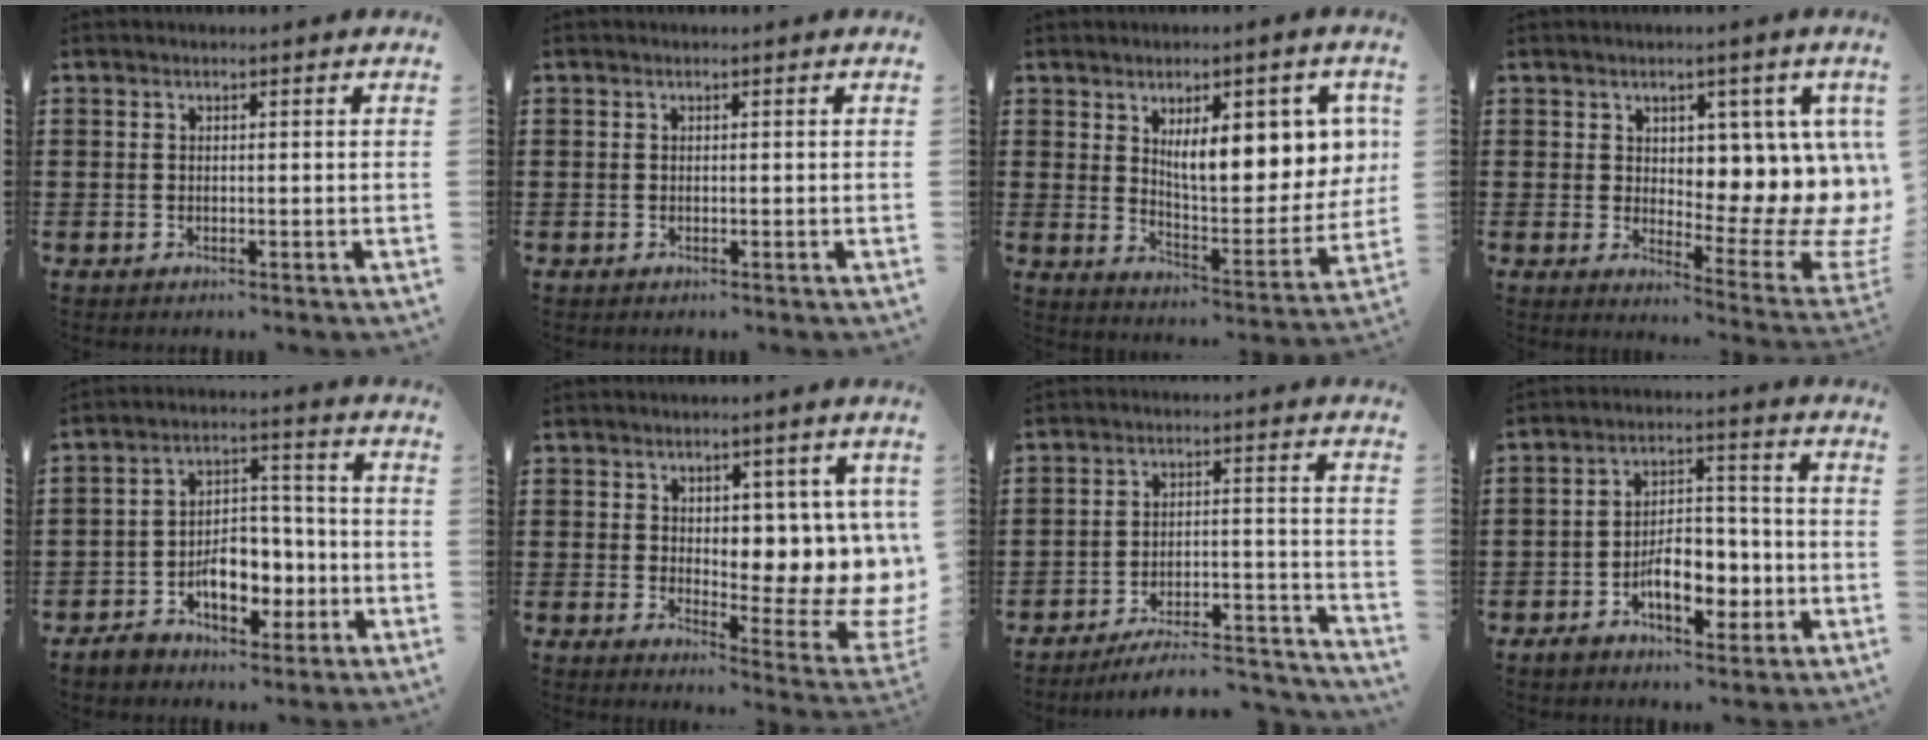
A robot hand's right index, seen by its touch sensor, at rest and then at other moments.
{"total": 0.0}
{"total": 10.7, "force": [4.4, 3.9, 8.9], "torque": [-0.133, -0.015, 0.068]}
{"total": 7.3, "force": [3.0, 3.7, 5.5], "torque": [-0.075, -0.052, 0.049]}
{"total": 8.2, "force": [-3.5, 5.8, 4.7], "torque": [-0.064, 0.023, -0.060]}
{"total": 6.4, "force": [2.9, 3.2, 4.8], "torque": [-0.066, -0.036, 0.047]}
{"total": 6.9, "force": [-6.2, 1.0, 2.8], "torque": [-0.046, 0.003, -0.121]}
{"total": 8.2, "force": [-3.0, 4.9, 5.8], "torque": [-0.073, 0.011, -0.054]}